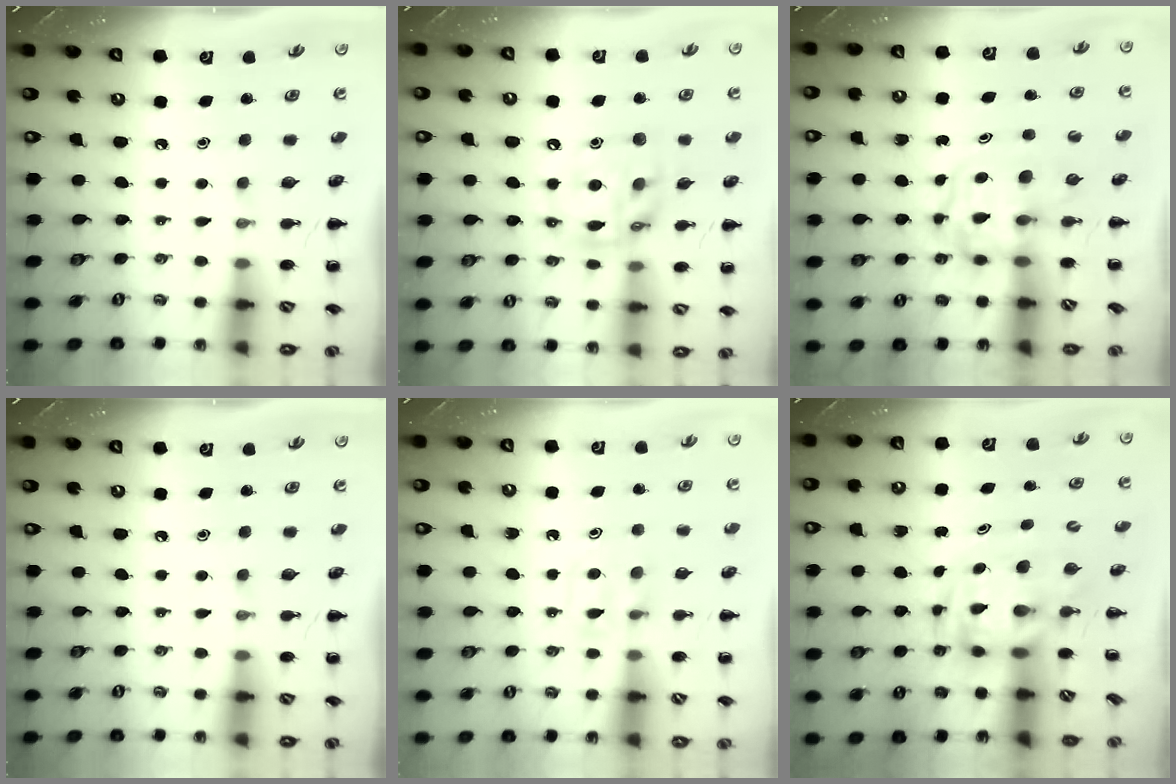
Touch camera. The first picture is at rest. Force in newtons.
{"total": 12.9, "press": 12.5, "slide": 3.0}
{"total": 3.4, "press": 3.4, "slide": 0.4}
{"total": 0.0}
{"total": 6.3, "press": 6.0, "slide": 1.8}
{"total": 3.5, "press": 3.4, "slide": 0.7}